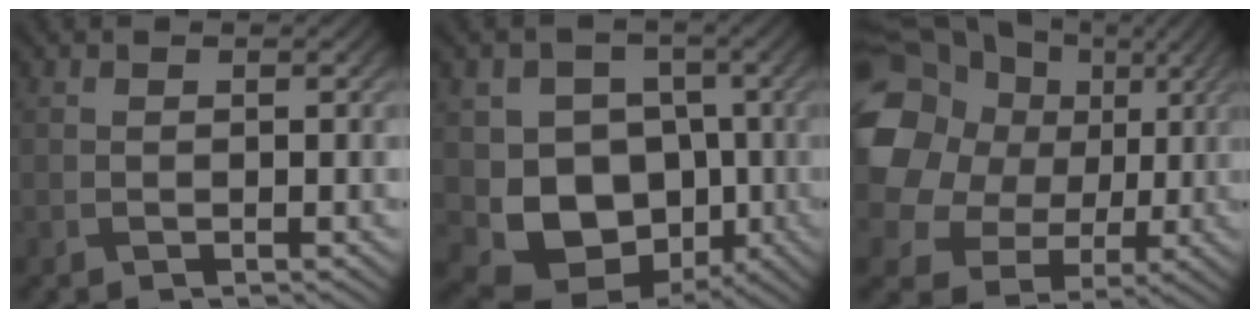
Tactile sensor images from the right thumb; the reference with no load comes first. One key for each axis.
{"total": 9.8, "fx": -1.8, "fy": 8.0, "fz": 5.3, "tx": -0.103, "ty": -0.026, "tz": -0.040}
{"total": 18.4, "fx": 5.1, "fy": 14.9, "fz": 9.5, "tx": -0.272, "ty": 0.035, "tz": 0.099}